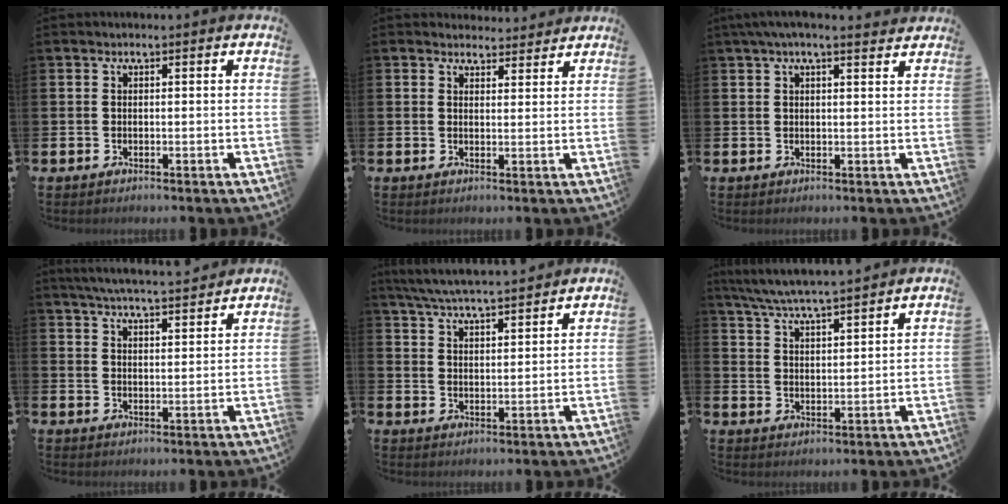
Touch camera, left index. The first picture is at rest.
{"total": 2.9, "force": [2.7, 0.9, -0.1], "torque": [0.007, -0.015, 0.048]}
{"total": 3.1, "force": [2.7, 0.2, 1.5], "torque": [-0.025, -0.006, 0.045]}
{"total": 5.6, "force": [5.5, 0.0, 1.1], "torque": [-0.033, -0.031, 0.096]}
{"total": 6.1, "force": [5.9, 0.1, 1.4], "torque": [-0.049, -0.030, 0.106]}
{"total": 6.2, "force": [6.0, 0.0, 1.6], "torque": [-0.053, -0.031, 0.107]}